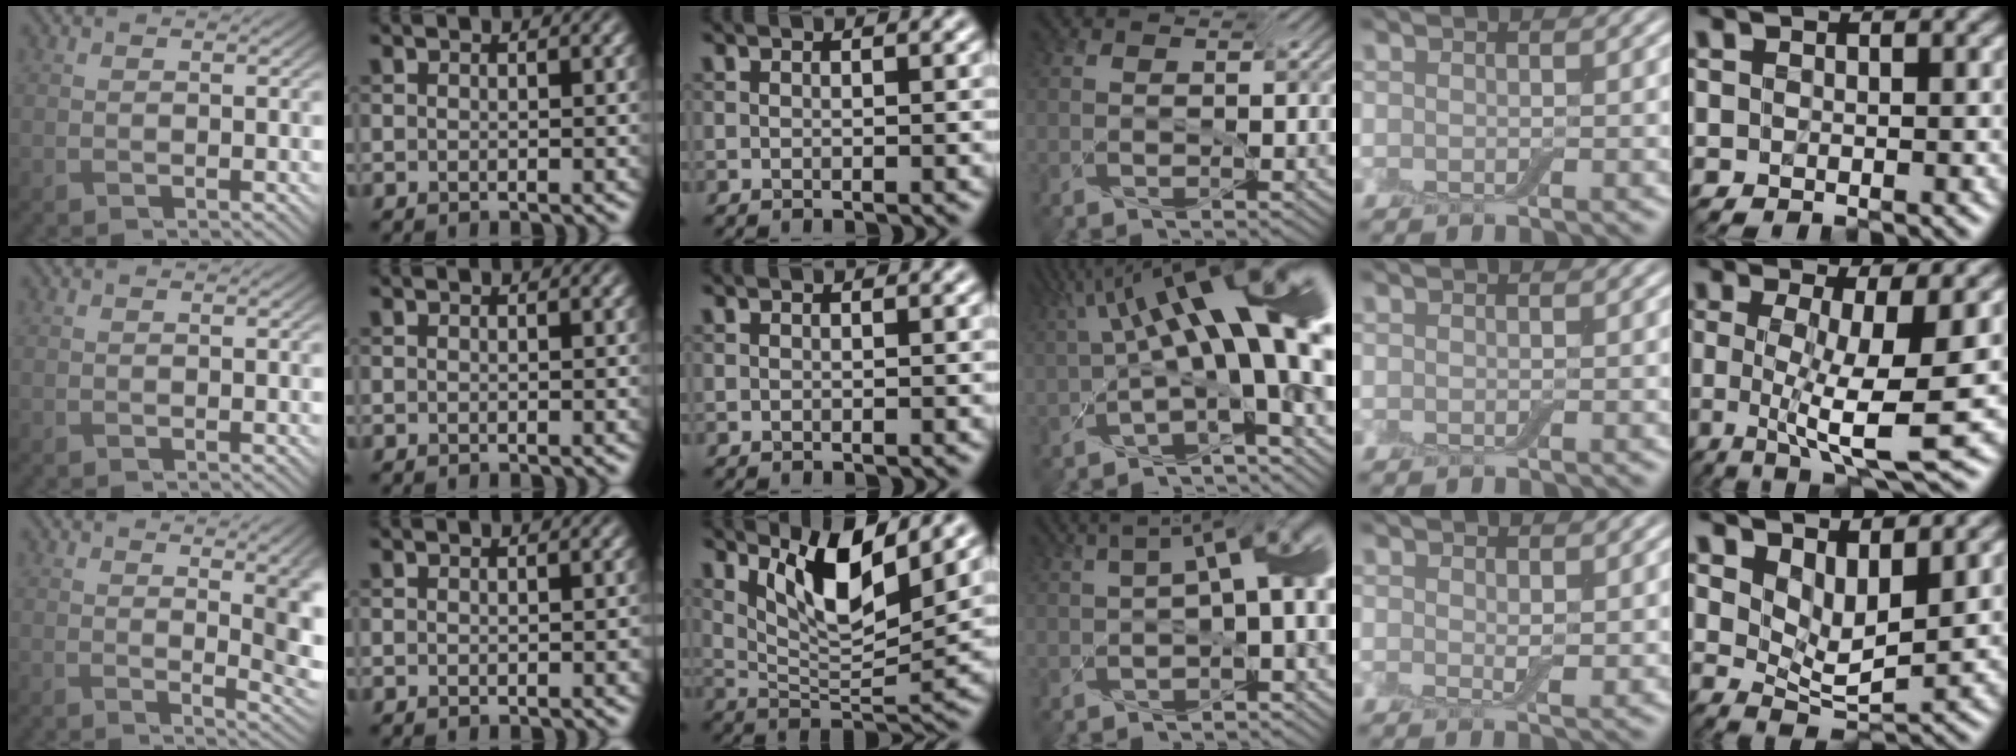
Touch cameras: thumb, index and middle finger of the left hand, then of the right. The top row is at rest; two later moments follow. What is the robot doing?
{"motion": "screw", "object": "jar lid"}